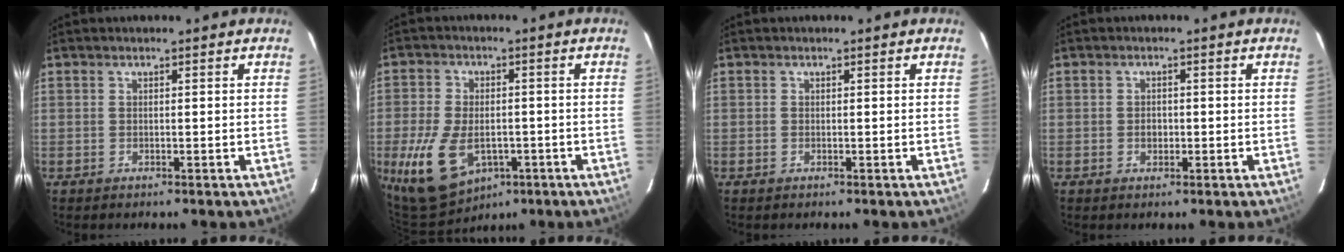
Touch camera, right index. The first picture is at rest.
{"total": 14.3, "force": [-5.2, 8.8, 10.0], "torque": [-0.223, -0.023, -0.080]}
{"total": 0.0}
{"total": 1.6, "force": [-0.4, 1.3, 0.8], "torque": [-0.015, 0.005, -0.006]}